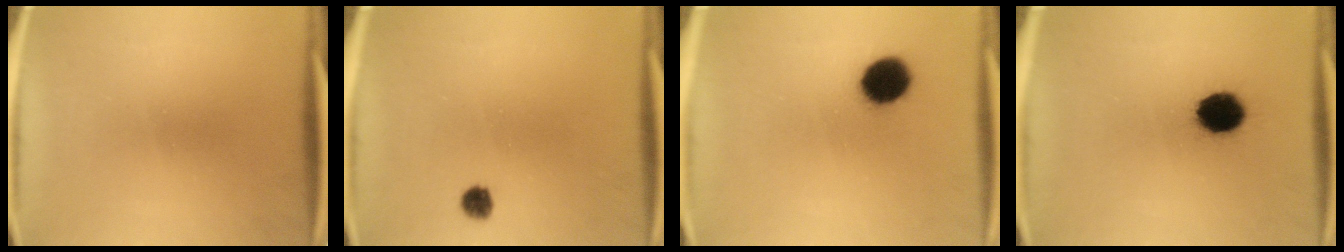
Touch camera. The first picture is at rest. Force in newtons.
{"total": 2.3}
{"total": 9.5}
{"total": 9.5}